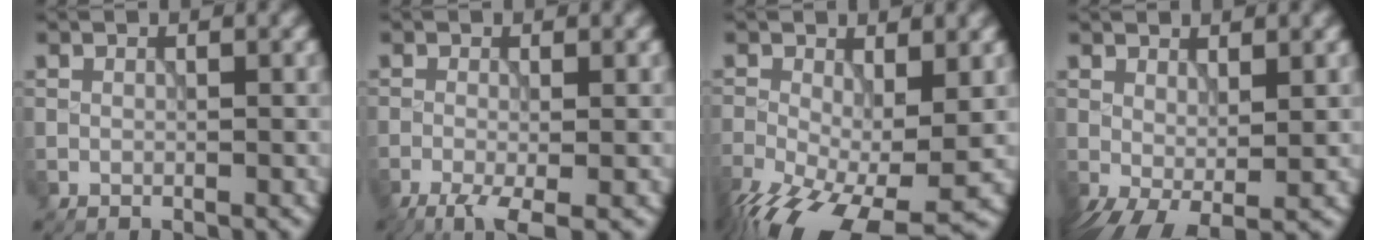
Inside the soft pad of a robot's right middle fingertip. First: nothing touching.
{"total": 4.2, "force": [-2.3, 1.1, 3.4], "torque": [-0.061, -0.006, -0.045]}
{"total": 13.2, "force": [-5.7, 5.7, 10.5], "torque": [-0.213, -0.050, -0.082]}
{"total": 4.2, "force": [-0.4, 1.9, 3.8], "torque": [-0.079, -0.008, 0.000]}